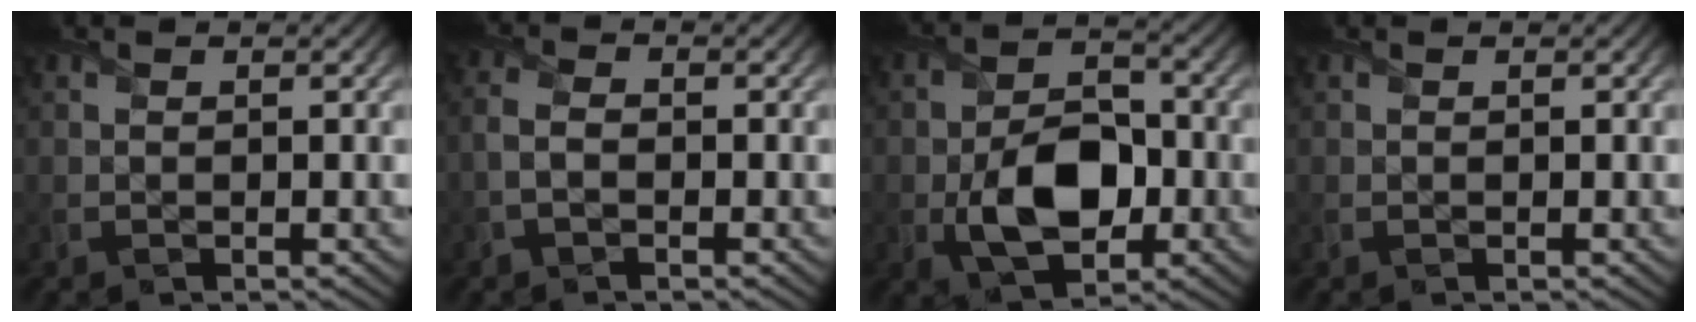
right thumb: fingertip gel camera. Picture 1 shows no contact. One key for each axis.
{"total": 2.4, "fx": -0.8, "fy": 1.4, "fz": 1.7, "tx": -0.045, "ty": 0.003, "tz": -0.020}
{"total": 8.5, "fx": -1.9, "fy": 5.1, "fz": 6.5, "tx": -0.130, "ty": -0.008, "tz": -0.029}
{"total": 0.0}